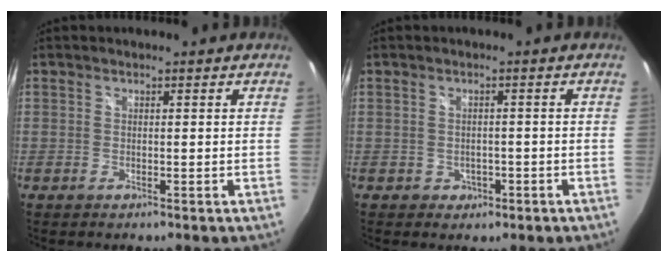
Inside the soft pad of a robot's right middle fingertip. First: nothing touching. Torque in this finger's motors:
{"motor_torque": [-0.23, -0.33, -0.02, 0.00]}